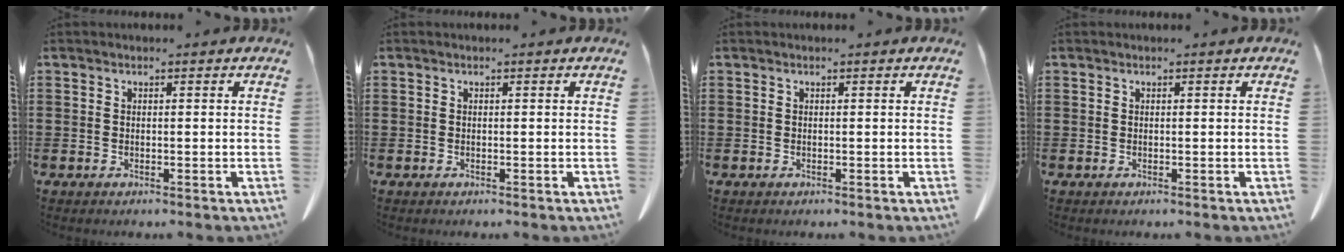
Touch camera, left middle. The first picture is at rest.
{"total": 0.0}
{"total": 0.0}
{"total": 0.0}